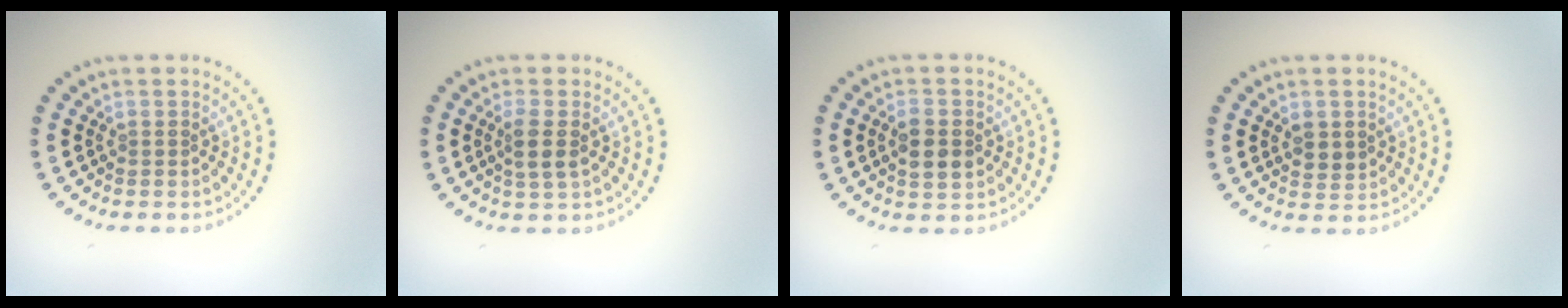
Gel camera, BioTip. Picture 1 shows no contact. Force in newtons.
{"total": 2.0, "press": 1.7, "slide": 1.0}
{"total": 2.6, "press": 2.6, "slide": 0.2}
{"total": 1.9, "press": 1.8, "slide": 0.7}